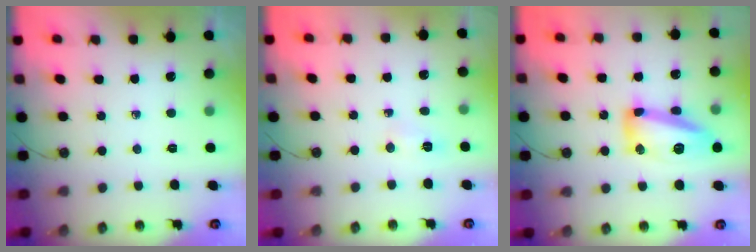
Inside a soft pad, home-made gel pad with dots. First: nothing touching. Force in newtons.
{"total": 3.4, "press": 1.8, "slide": 2.8}
{"total": 14.2, "press": 14.2, "slide": 1.1}